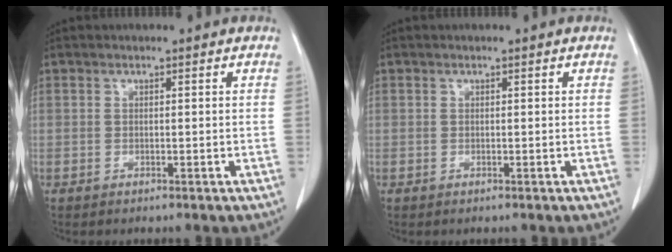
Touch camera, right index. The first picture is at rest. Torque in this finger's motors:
{"motor_torque": [-0.33, -0.25, -0.17, -0.08]}